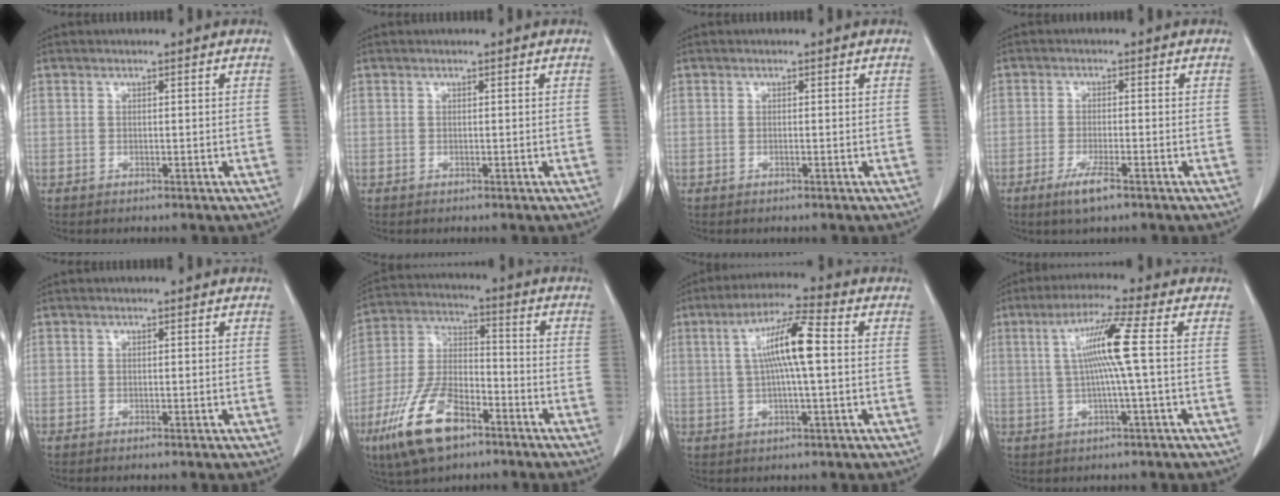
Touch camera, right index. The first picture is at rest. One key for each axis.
{"total": 0.0}
{"total": 0.0}
{"total": 4.2, "fx": -2.6, "fy": 0.3, "fz": 3.3, "tx": -0.067, "ty": -0.009, "tz": -0.047}
{"total": 0.0}
{"total": 14.0, "fx": -8.0, "fy": 5.8, "fz": 9.9, "tx": -0.214, "ty": -0.004, "tz": -0.146}
{"total": 9.3, "fx": 1.2, "fy": 0.6, "fz": 9.2, "tx": -0.173, "ty": 0.013, "tz": 0.017}
{"total": 8.1, "fx": 0.9, "fy": -1.4, "fz": 7.9, "tx": -0.150, "ty": 0.011, "tz": 0.022}